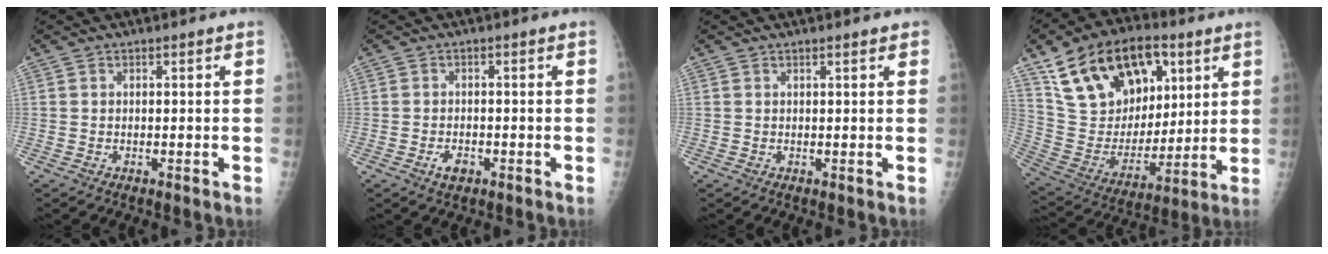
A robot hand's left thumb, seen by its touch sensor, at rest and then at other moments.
{"total": 2.7, "force": [-1.3, 1.7, 1.6], "torque": [-0.025, 0.004, -0.020]}
{"total": 1.5, "force": [1.0, 0.4, 1.0], "torque": [-0.011, 0.000, 0.011]}
{"total": 24.3, "force": [11.6, 14.9, 15.4], "torque": [-0.237, -0.023, 0.209]}